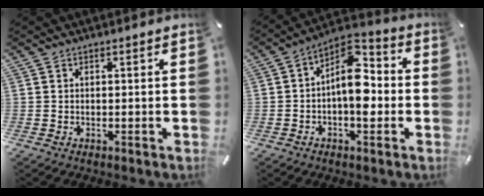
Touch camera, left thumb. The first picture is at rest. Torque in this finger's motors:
{"motor_torque": [1.81, 2.79, 0.39, 0.12, 0.16]}